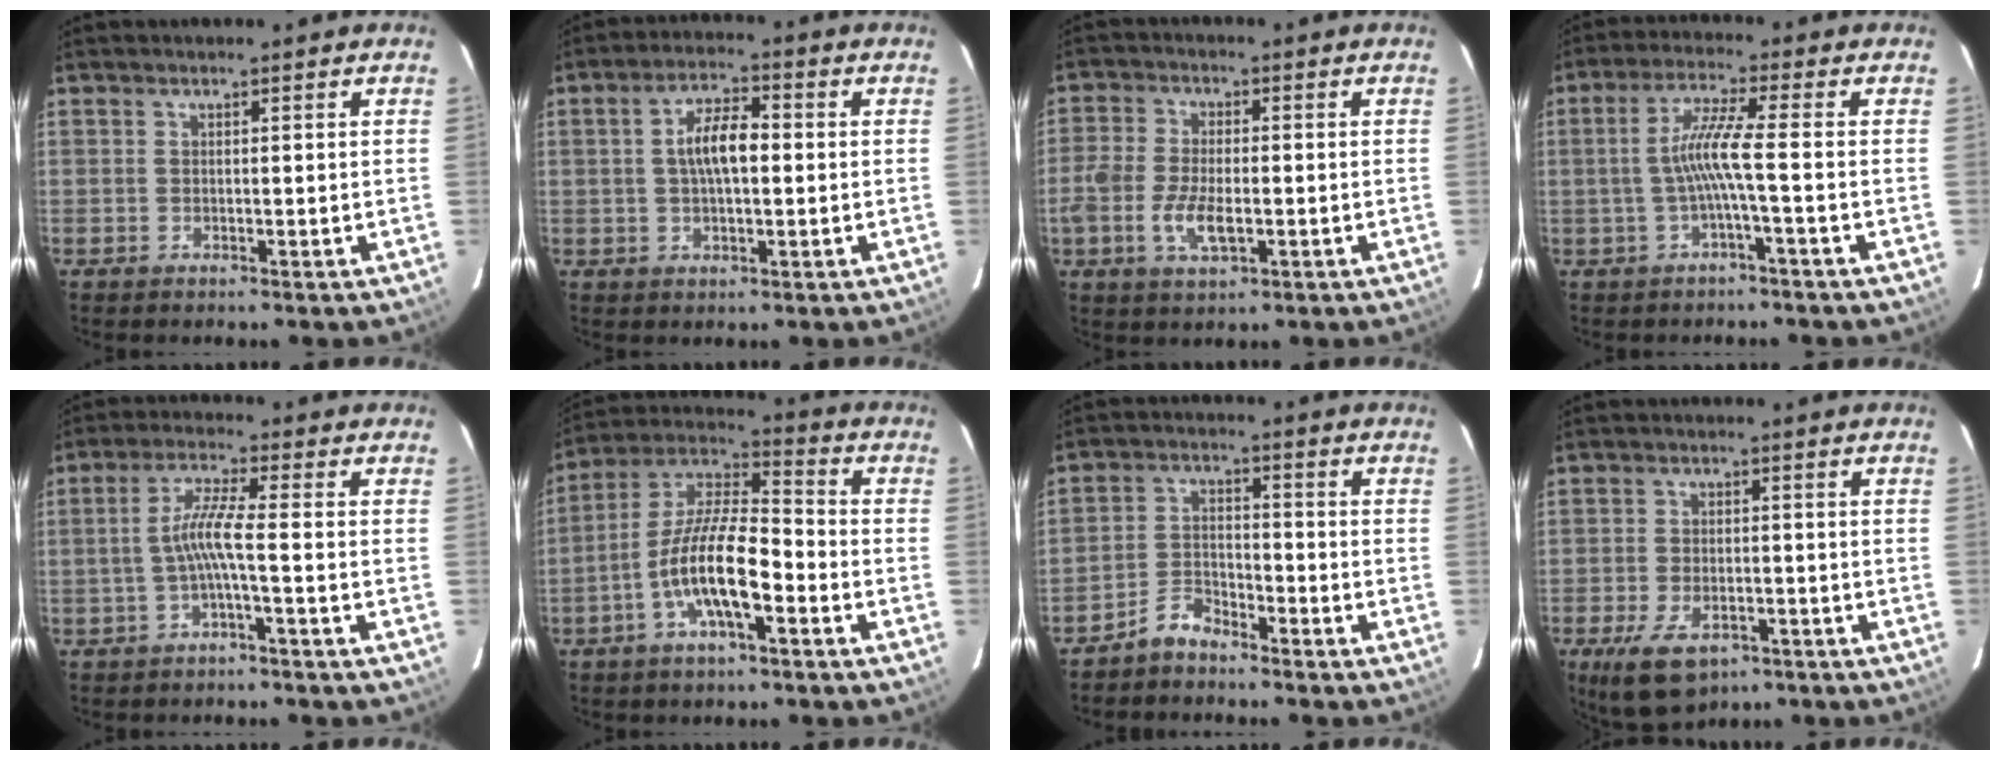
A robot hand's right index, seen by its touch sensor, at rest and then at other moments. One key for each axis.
{"total": 6.9, "fx": 0.4, "fy": 2.9, "fz": 6.2, "tx": -0.116, "ty": 0.015, "tz": 0.009}
{"total": 7.2, "fx": -2.4, "fy": 3.3, "fz": 5.9, "tx": -0.130, "ty": -0.003, "tz": -0.047}
{"total": 6.1, "fx": -1.6, "fy": -1.0, "fz": 5.8, "tx": -0.127, "ty": 0.004, "tz": -0.026}
{"total": 5.0, "fx": -1.7, "fy": -0.5, "fz": 4.6, "tx": -0.105, "ty": 0.008, "tz": -0.031}
{"total": 13.1, "fx": -5.3, "fy": 3.8, "fz": 11.3, "tx": -0.229, "ty": 0.002, "tz": -0.104}
{"total": 4.7, "fx": -4.2, "fy": 1.8, "fz": 1.2, "tx": -0.029, "ty": 0.017, "tz": -0.080}
{"total": 10.3, "fx": -6.1, "fy": 5.4, "fz": 6.2, "tx": -0.138, "ty": -0.019, "tz": -0.097}